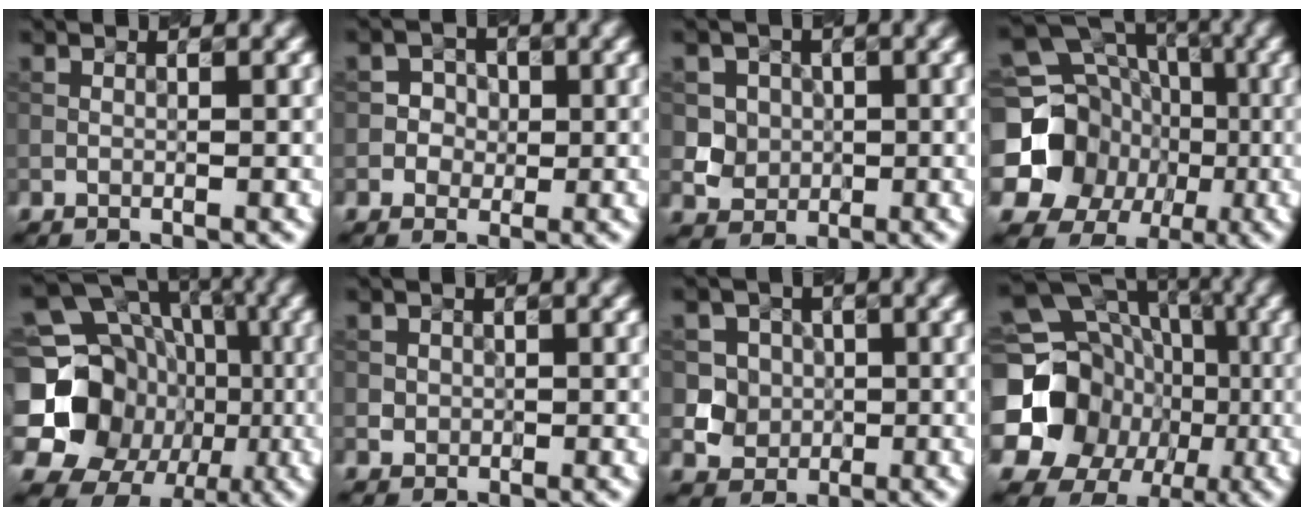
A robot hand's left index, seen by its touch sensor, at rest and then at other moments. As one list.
[{"total": 2.6, "force": [0.0, 2.5, 0.6], "torque": [0.004, 0.013, -0.007]}, {"total": 3.4, "force": [0.6, 3.2, 1.1], "torque": [-0.022, 0.000, 0.017]}, {"total": 19.7, "force": [-2.1, 18.3, 6.8], "torque": [-0.172, -0.006, -0.054]}, {"total": 17.7, "force": [-2.5, 15.6, 7.8], "torque": [-0.157, -0.009, -0.065]}, {"total": 1.1, "force": [0.2, 1.0, 0.3], "torque": [-0.001, 0.001, 0.015]}, {"total": 3.8, "force": [0.3, 3.6, 1.2], "torque": [-0.019, 0.004, 0.004]}, {"total": 22.1, "force": [-2.6, 20.5, 7.8], "torque": [-0.174, -0.003, -0.081]}]